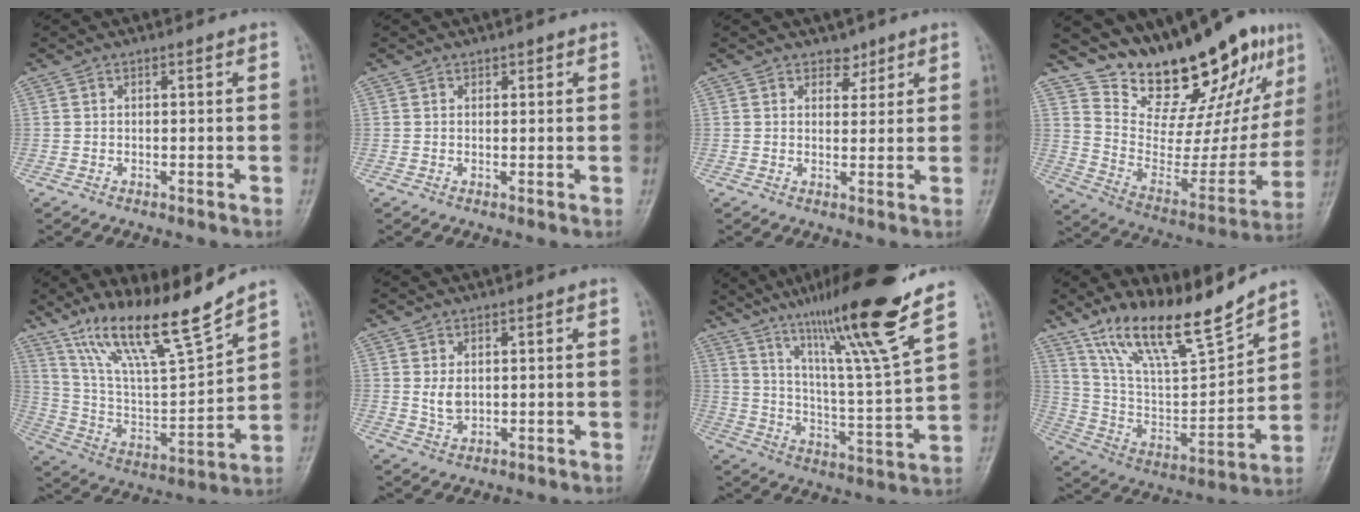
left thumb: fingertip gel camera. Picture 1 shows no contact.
{"total": 0.7, "force": [0.5, 0.5, 0.2], "torque": [0.006, -0.002, 0.005]}
{"total": 2.6, "force": [1.9, 1.6, 0.5], "torque": [0.013, -0.011, 0.026]}
{"total": 22.9, "force": [17.8, 7.9, 12.1], "torque": [-0.134, -0.109, 0.285]}
{"total": 18.5, "force": [14.2, 2.5, 11.5], "torque": [-0.182, -0.071, 0.269]}
{"total": 3.1, "force": [0.7, 2.1, 2.1], "torque": [-0.030, -0.010, 0.021]}
{"total": 21.4, "force": [14.7, 0.2, 15.6], "torque": [-0.234, -0.065, 0.247]}
{"total": 18.0, "force": [14.4, 3.6, 10.2], "torque": [-0.152, -0.075, 0.274]}